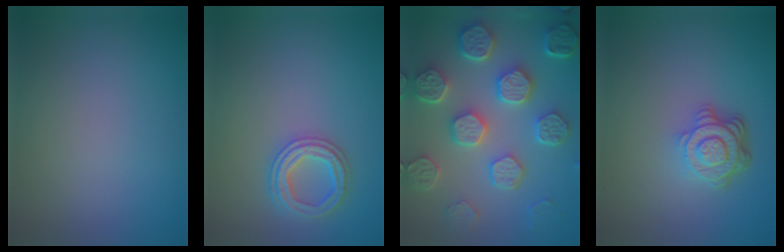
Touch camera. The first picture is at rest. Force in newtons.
{"total": 3.1, "press": 3.1, "slide": 0.7}
{"total": 8.3, "press": 6.4, "slide": 5.3}
{"total": 4.6, "press": 3.4, "slide": 3.2}